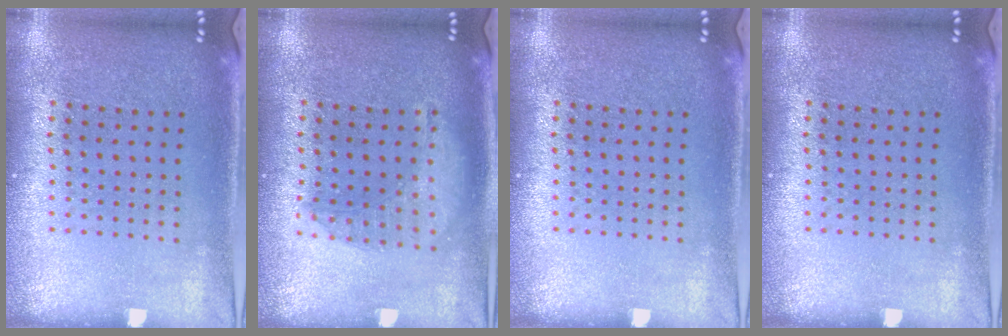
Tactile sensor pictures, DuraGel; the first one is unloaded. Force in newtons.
{"total": 1.4, "press": 1.3, "slide": 0.3}
{"total": 0.0}
{"total": 0.0}